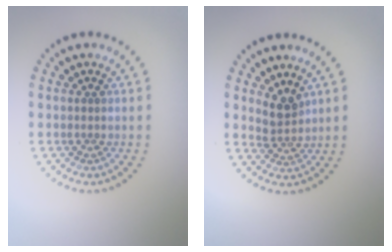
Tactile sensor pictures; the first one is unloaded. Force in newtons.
{"total": 2.3, "press": 1.8, "slide": 1.5}